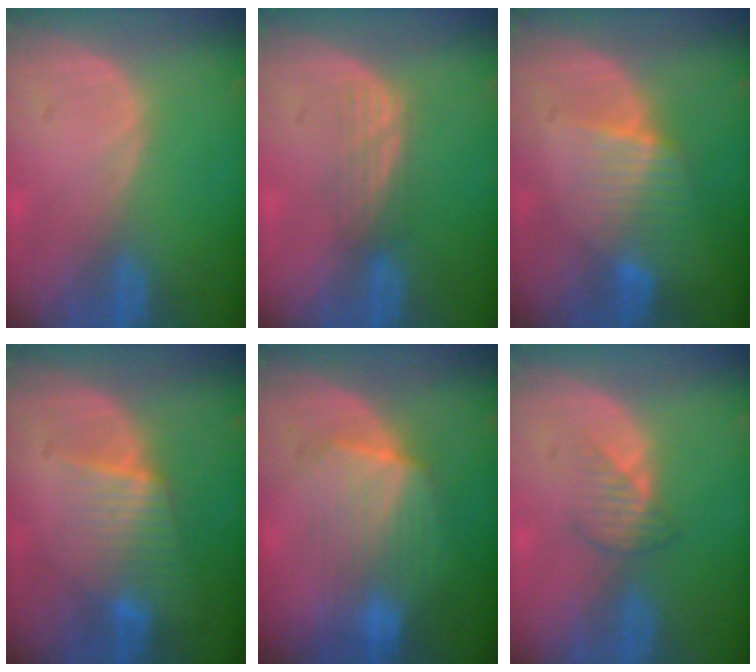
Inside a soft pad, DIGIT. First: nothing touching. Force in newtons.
{"total": 3.1, "press": 2.6, "slide": 1.6}
{"total": 6.6, "press": 5.8, "slide": 3.2}
{"total": 6.4, "press": 5.9, "slide": 2.5}
{"total": 7.0, "press": 6.9, "slide": 1.3}
{"total": 2.6, "press": 2.6, "slide": 0.4}